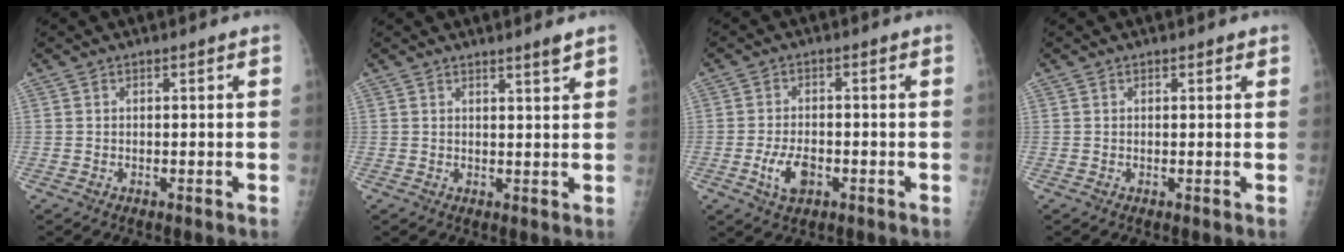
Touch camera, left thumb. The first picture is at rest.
{"total": 2.2, "force": [1.8, -0.1, 1.3], "torque": [-0.016, -0.017, 0.029]}
{"total": 5.4, "force": [-2.0, 3.1, 4.0], "torque": [-0.073, 0.007, -0.033]}
{"total": 0.8, "force": [0.6, 0.4, 0.4], "torque": [0.001, -0.002, 0.004]}